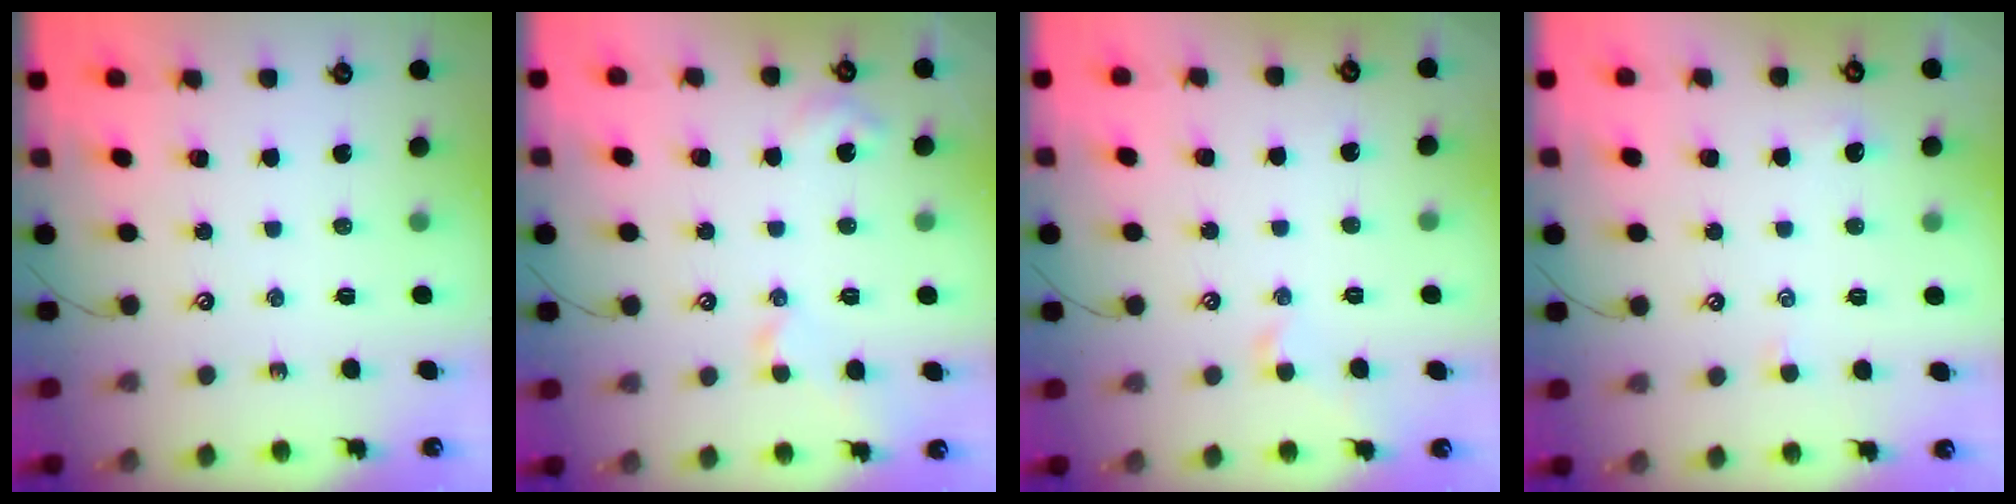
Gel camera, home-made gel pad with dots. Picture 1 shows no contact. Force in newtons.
{"total": 3.9, "press": 3.8, "slide": 0.7}
{"total": 0.5, "press": 0.2, "slide": 0.5}
{"total": 2.2, "press": 2.1, "slide": 0.3}